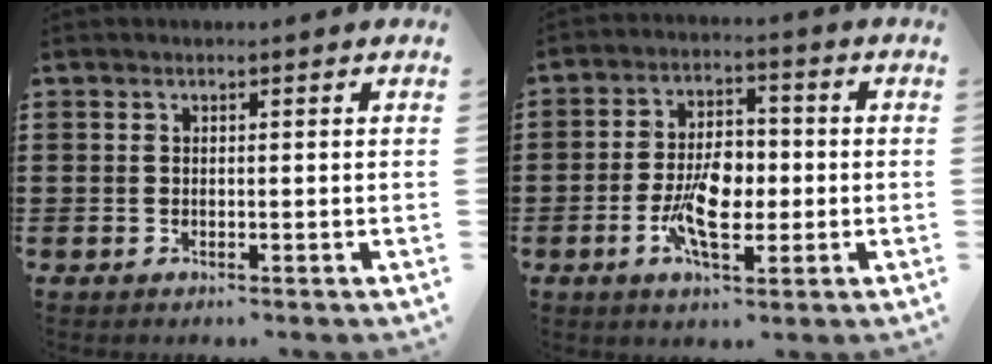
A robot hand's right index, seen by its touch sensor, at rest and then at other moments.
{"total": 8.2, "force": [-1.7, 4.3, 6.8], "torque": [-0.146, 0.006, -0.035]}